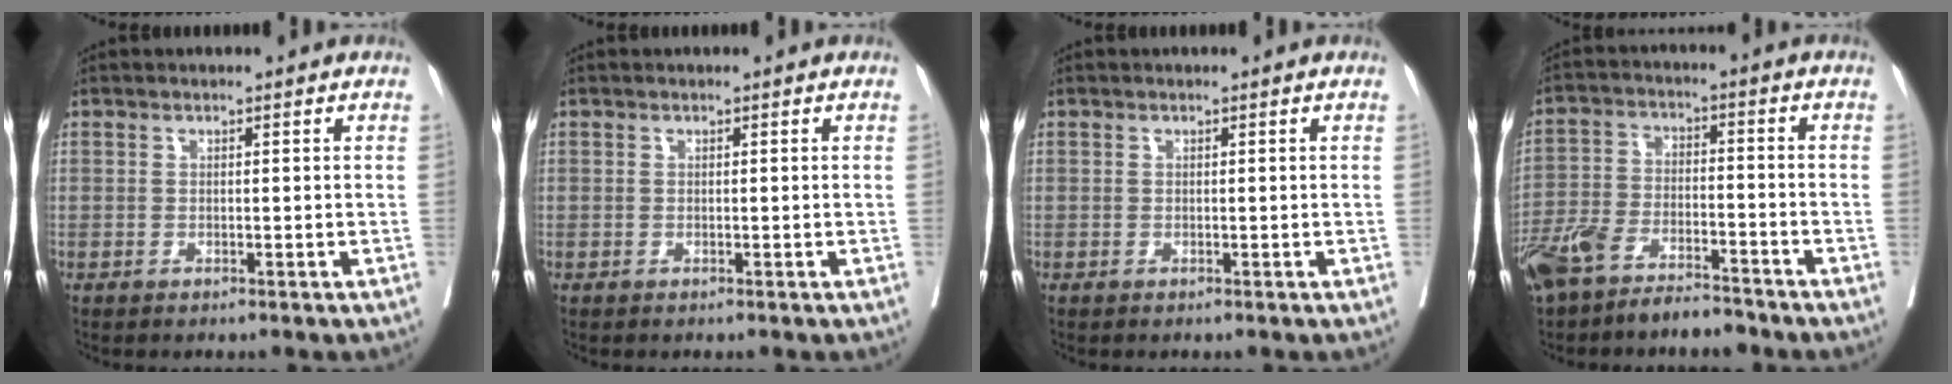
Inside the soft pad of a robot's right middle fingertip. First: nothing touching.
{"total": 0.0}
{"total": 0.0}
{"total": 10.8, "force": [-8.8, 3.2, 5.3], "torque": [-0.108, -0.006, -0.161]}